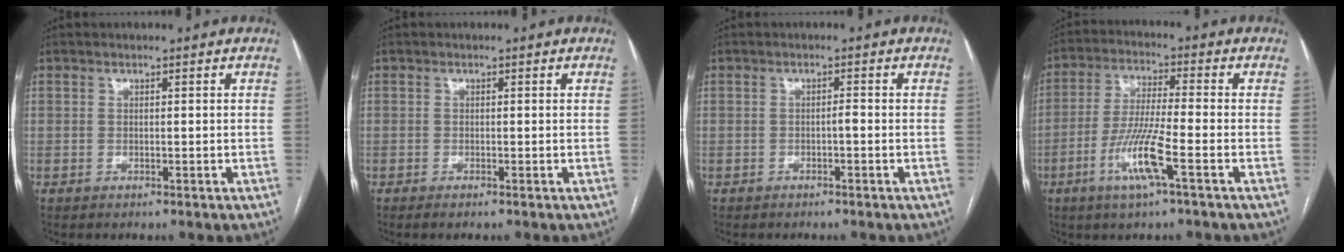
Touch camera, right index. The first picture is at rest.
{"total": 0.8, "force": [-0.6, 0.0, 0.6], "torque": [-0.011, -0.002, -0.012]}
{"total": 1.0, "force": [-0.4, 0.1, 0.9], "torque": [-0.014, 0.003, -0.008]}
{"total": 9.4, "force": [-3.9, 0.1, 8.6], "torque": [-0.174, -0.010, -0.079]}